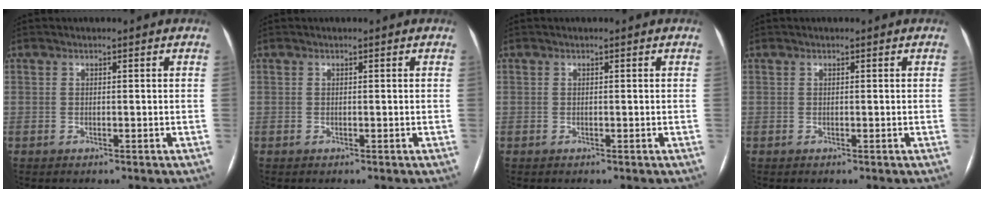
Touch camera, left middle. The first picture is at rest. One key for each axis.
{"total": 0.0}
{"total": 0.0}
{"total": 0.0}